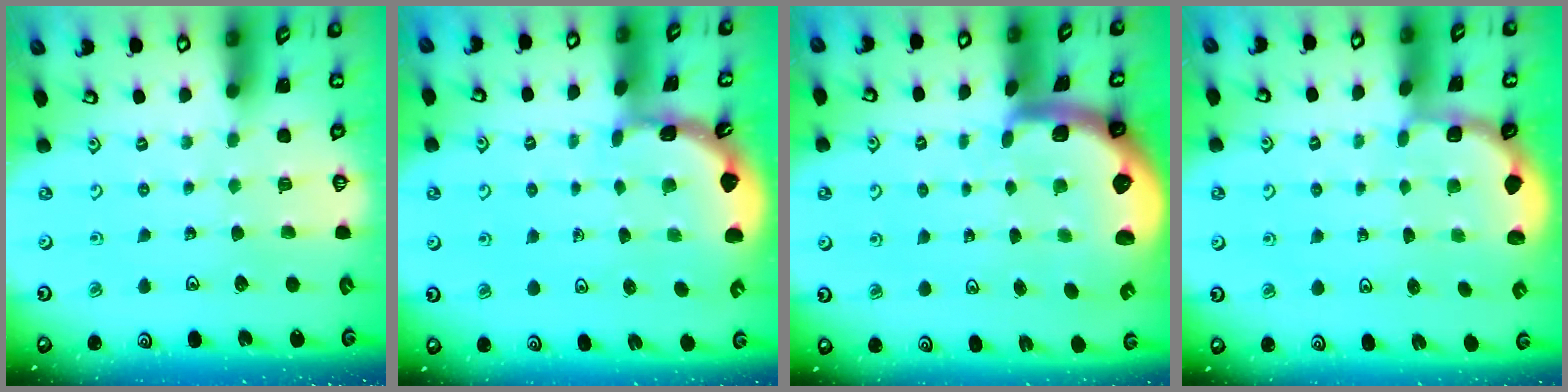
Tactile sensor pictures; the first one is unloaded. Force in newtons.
{"total": 1.7, "press": 1.7, "slide": 0.1}
{"total": 3.6, "press": 3.5, "slide": 0.9}
{"total": 1.9, "press": 1.8, "slide": 0.7}